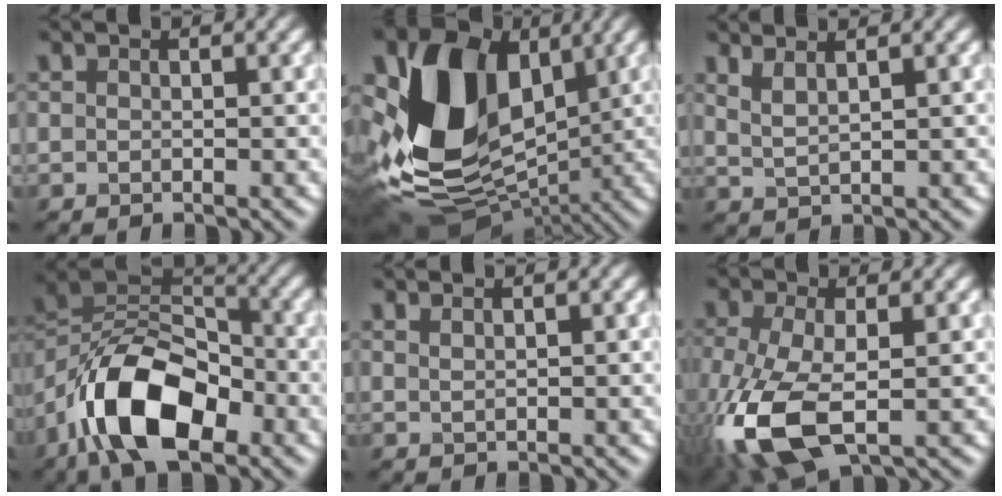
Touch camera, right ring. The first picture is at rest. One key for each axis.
{"total": 13.8, "fx": 1.2, "fy": 10.3, "fz": 9.1, "tx": -0.192, "ty": -0.009, "tz": 0.017}
{"total": 2.3, "fx": 1.6, "fy": 0.6, "fz": 1.6, "tx": -0.032, "ty": -0.002, "tz": 0.036}
{"total": 12.0, "fx": -5.8, "fy": 6.1, "fz": 8.6, "tx": -0.160, "ty": 0.008, "tz": -0.117}
{"total": 1.1, "fx": 0.8, "fy": 0.4, "fz": 0.6, "tx": -0.011, "ty": -0.002, "tz": 0.017}
{"total": 9.2, "fx": -2.8, "fy": 4.3, "fz": 7.6, "tx": -0.194, "ty": -0.019, "tz": -0.058}